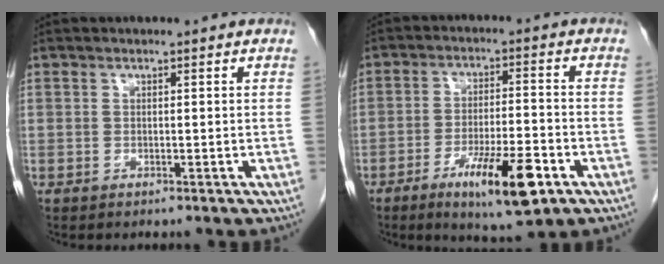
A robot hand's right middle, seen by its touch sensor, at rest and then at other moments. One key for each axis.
{"total": 11.0, "fx": -5.6, "fy": 1.7, "fz": 9.3, "tx": -0.158, "ty": -0.015, "tz": -0.087}